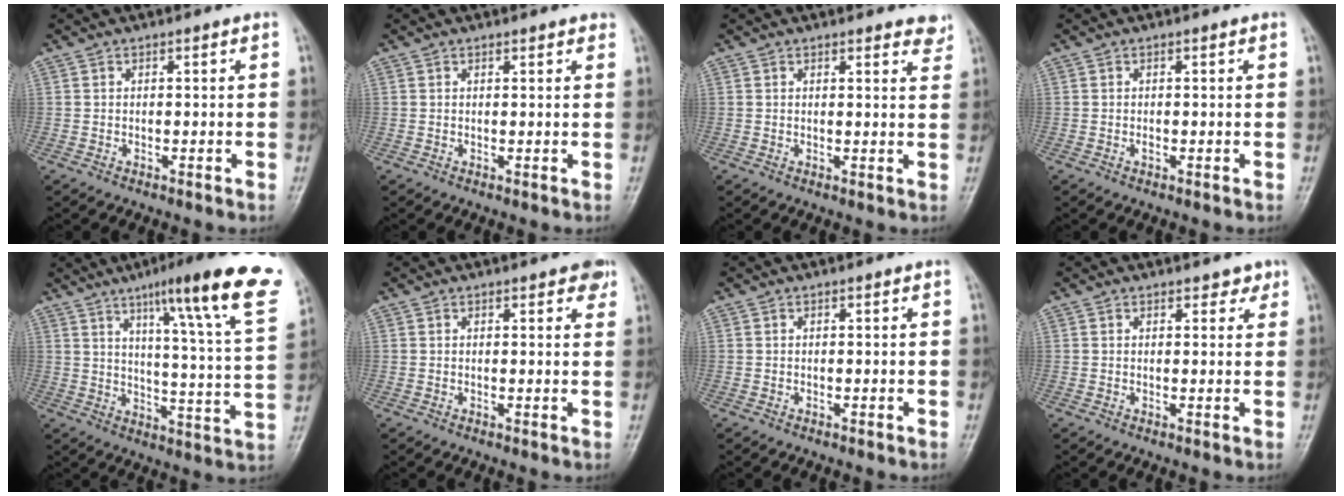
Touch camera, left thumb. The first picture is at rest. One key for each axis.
{"total": 1.4, "fx": 1.2, "fy": 0.5, "fz": 0.5, "tx": 0.000, "ty": -0.001, "tz": 0.013}
{"total": 4.2, "fx": 3.7, "fy": 1.2, "fz": 1.5, "tx": 0.002, "ty": -0.020, "tz": 0.031}
{"total": 0.6, "fx": 0.1, "fy": 0.3, "fz": 0.5, "tx": -0.007, "ty": 0.000, "tz": 0.001}
{"total": 23.1, "fx": 13.8, "fy": 2.5, "fz": 18.3, "tx": -0.235, "ty": -0.048, "tz": 0.184}
{"total": 3.1, "fx": 2.0, "fy": 1.3, "fz": 2.0, "tx": -0.009, "ty": -0.005, "tz": 0.020}
{"total": 0.0}
{"total": 2.1, "fx": 1.6, "fy": 1.2, "fz": 0.7, "tx": 0.009, "ty": -0.008, "tz": 0.015}